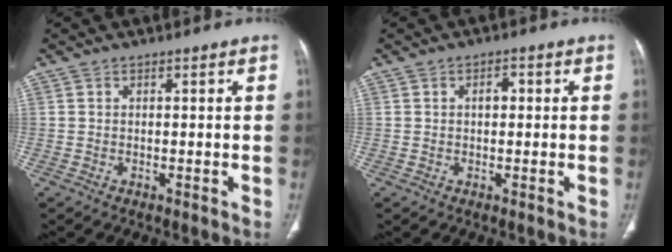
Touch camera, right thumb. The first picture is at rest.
{"total": 2.0, "force": [0.2, 1.3, 1.5], "torque": [-0.020, 0.008, 0.002]}